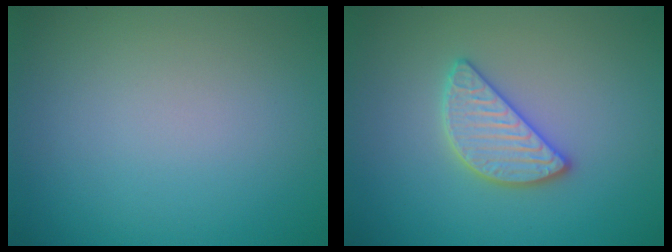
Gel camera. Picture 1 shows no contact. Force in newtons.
{"total": 3.0, "press": 3.0, "slide": 0.2}